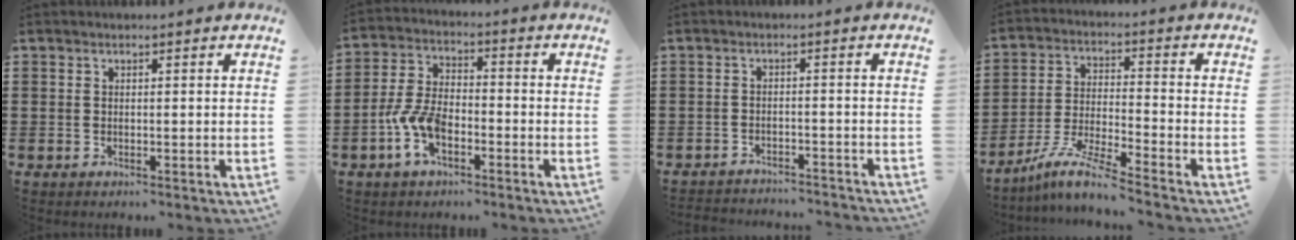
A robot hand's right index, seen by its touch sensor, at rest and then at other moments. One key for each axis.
{"total": 7.5, "fx": -3.3, "fy": 3.7, "fz": 5.6, "tx": -0.151, "ty": -0.006, "tz": -0.070}
{"total": 2.5, "fx": -2.5, "fy": 0.1, "fz": -0.1, "tx": -0.006, "ty": 0.000, "tz": -0.054}
{"total": 7.7, "fx": -6.6, "fy": -0.1, "fz": 3.9, "tx": -0.095, "ty": -0.010, "tz": -0.135}